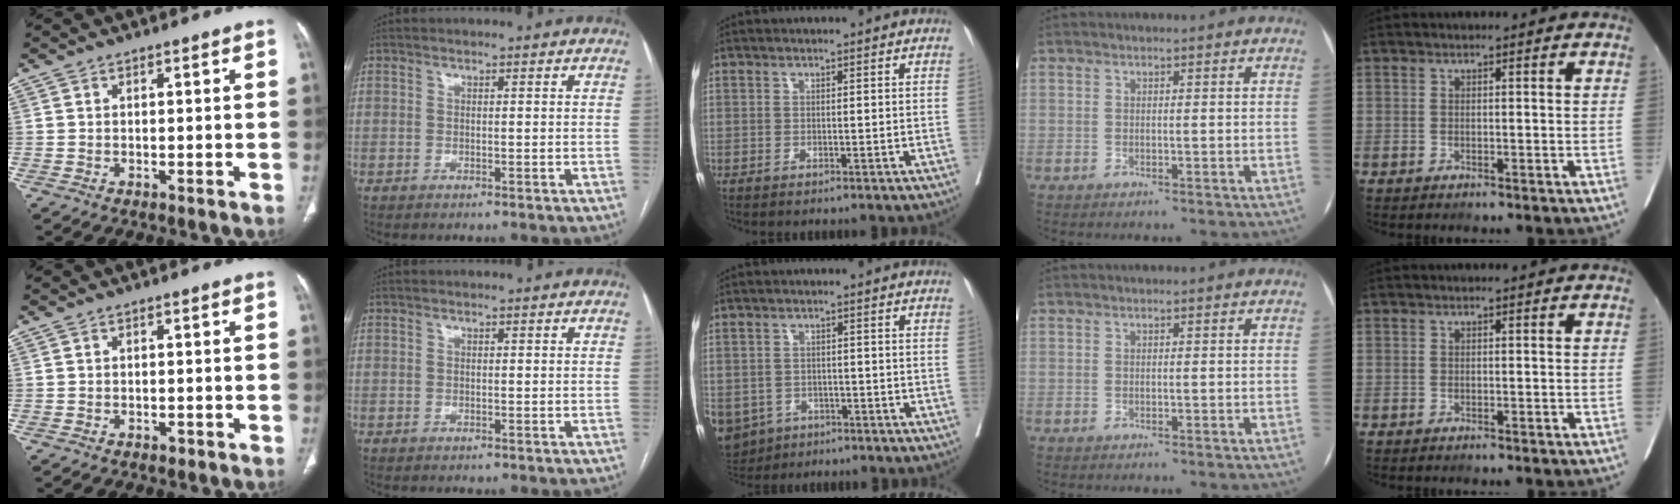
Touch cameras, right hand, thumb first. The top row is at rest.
{"thumb": {"total": 0.9, "force": [-0.5, 0.6, 0.4], "torque": [-0.005, 0.001, -0.007]}, "middle": {"total": 10.2, "force": [-5.6, 8.0, 3.0], "torque": [-0.087, -0.007, -0.076]}}